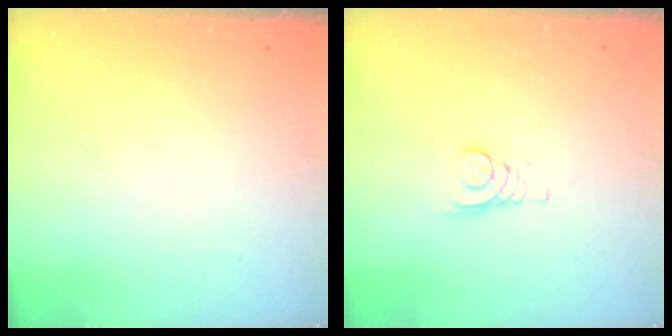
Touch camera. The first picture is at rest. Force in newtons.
{"total": 2.1, "press": 2.1, "slide": 0.1}